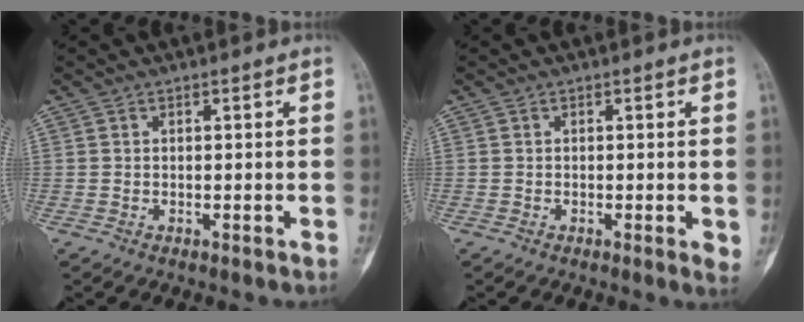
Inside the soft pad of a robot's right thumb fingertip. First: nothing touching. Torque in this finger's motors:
{"motor_torque": [-0.78, 0.06, -0.01, -0.08, 0.03]}